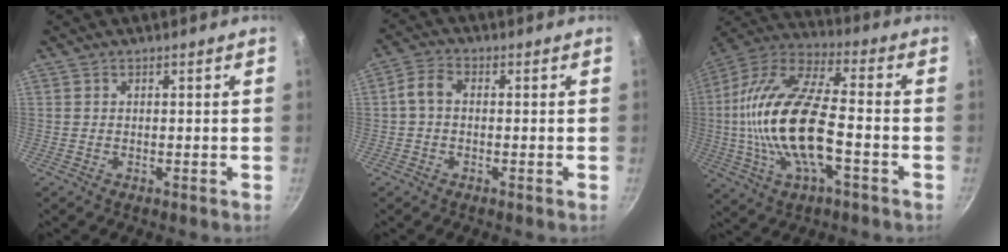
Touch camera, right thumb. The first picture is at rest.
{"total": 3.7, "force": [-0.4, 2.6, 2.7], "torque": [-0.057, 0.019, -0.016]}
{"total": 21.5, "force": [-3.3, 8.9, 19.2], "torque": [-0.377, 0.031, -0.077]}